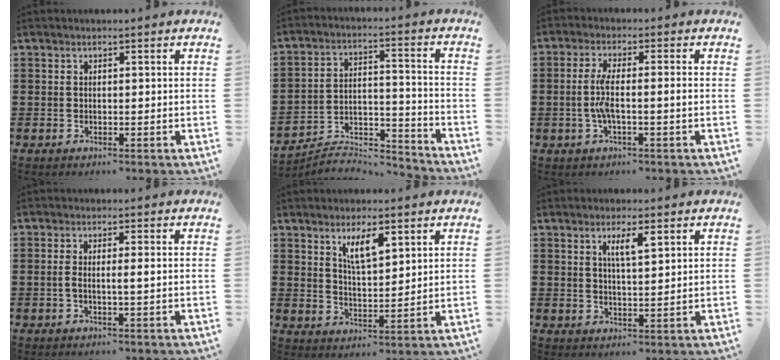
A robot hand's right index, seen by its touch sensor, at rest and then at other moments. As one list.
[{"total": 6.4, "force": [-6.2, 1.3, 1.1], "torque": [-0.012, 0.012, -0.121]}, {"total": 4.9, "force": [-0.6, 0.8, 4.8], "torque": [-0.108, -0.006, -0.023]}, {"total": 2.2, "force": [-0.2, 0.0, 2.2], "torque": [-0.042, -0.003, -0.006]}, {"total": 5.3, "force": [3.0, 1.7, 4.0], "torque": [-0.079, 0.002, 0.050]}, {"total": 3.6, "force": [1.6, 0.8, 3.1], "torque": [-0.057, 0.002, 0.023]}]